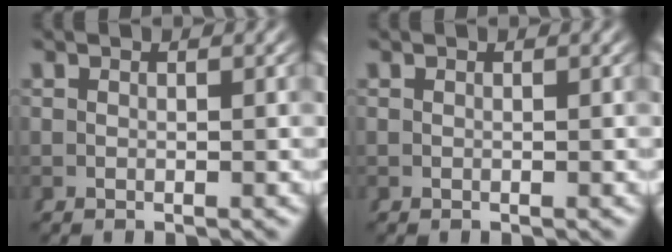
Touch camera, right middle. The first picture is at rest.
{"total": 0.0}